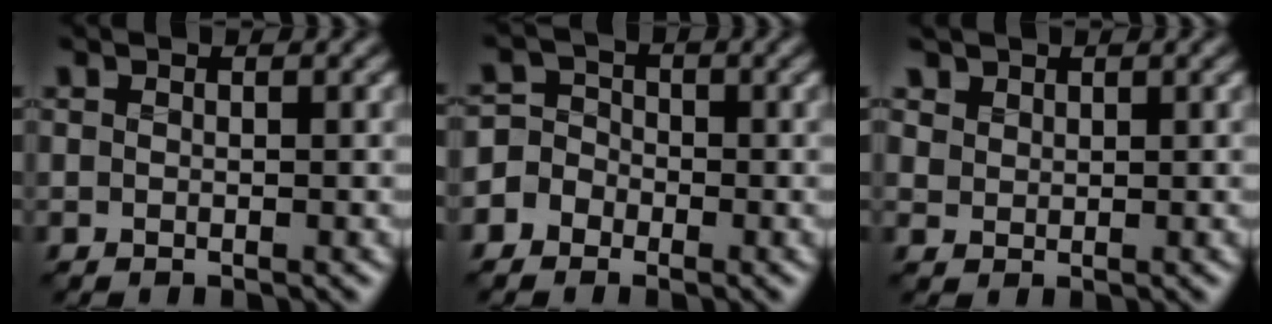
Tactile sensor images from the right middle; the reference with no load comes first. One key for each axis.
{"total": 3.8, "fx": -1.7, "fy": 3.3, "fz": 0.7, "tx": 0.014, "ty": 0.010, "tz": -0.048}
{"total": 2.4, "fx": 1.6, "fy": 1.6, "fz": 0.6, "tx": -0.025, "ty": -0.006, "tz": 0.045}